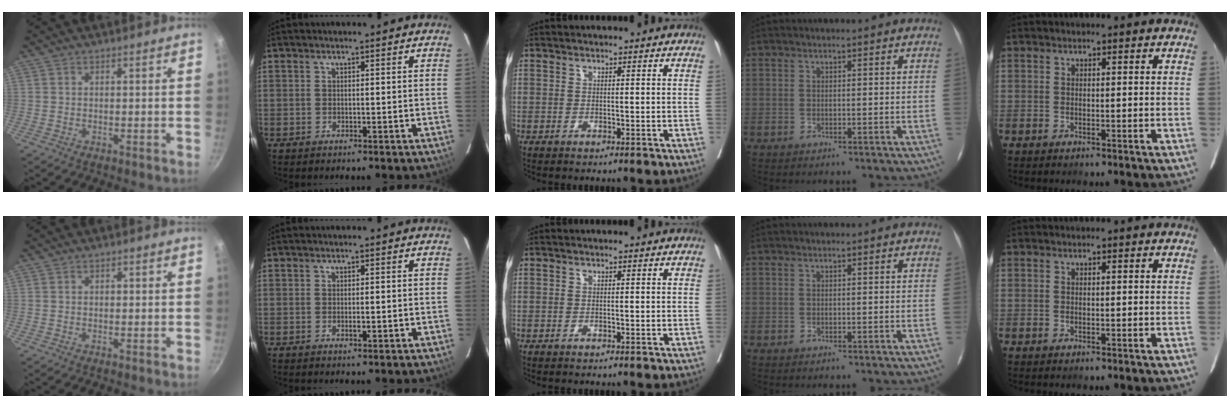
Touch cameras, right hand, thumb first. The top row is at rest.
{"thumb": {"total": 0.7, "force": [0.1, 0.5, 0.5], "torque": [-0.006, 0.002, 0.002]}, "index": {"total": 1.5, "force": [-0.4, 0.5, 1.3], "torque": [-0.027, -0.001, -0.004]}}